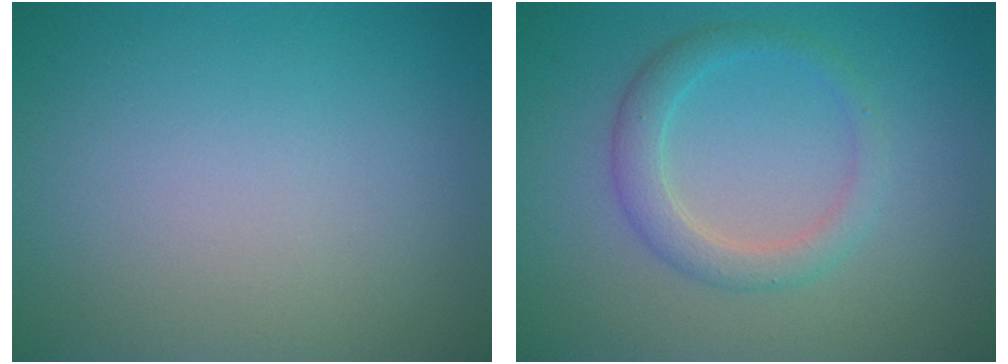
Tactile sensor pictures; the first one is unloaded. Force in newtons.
{"total": 2.7, "press": 2.7, "slide": 0.2}